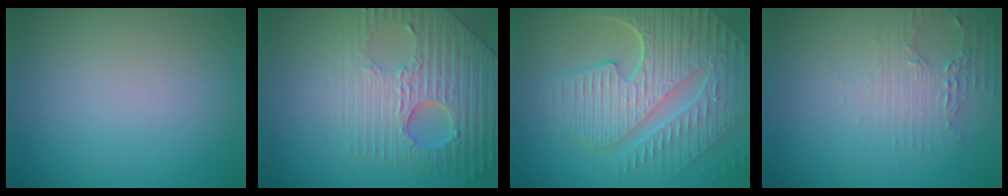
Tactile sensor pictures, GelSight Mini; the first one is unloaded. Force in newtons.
{"total": 6.3, "press": 5.3, "slide": 3.4}
{"total": 9.7, "press": 6.6, "slide": 7.0}
{"total": 2.2, "press": 2.1, "slide": 0.6}